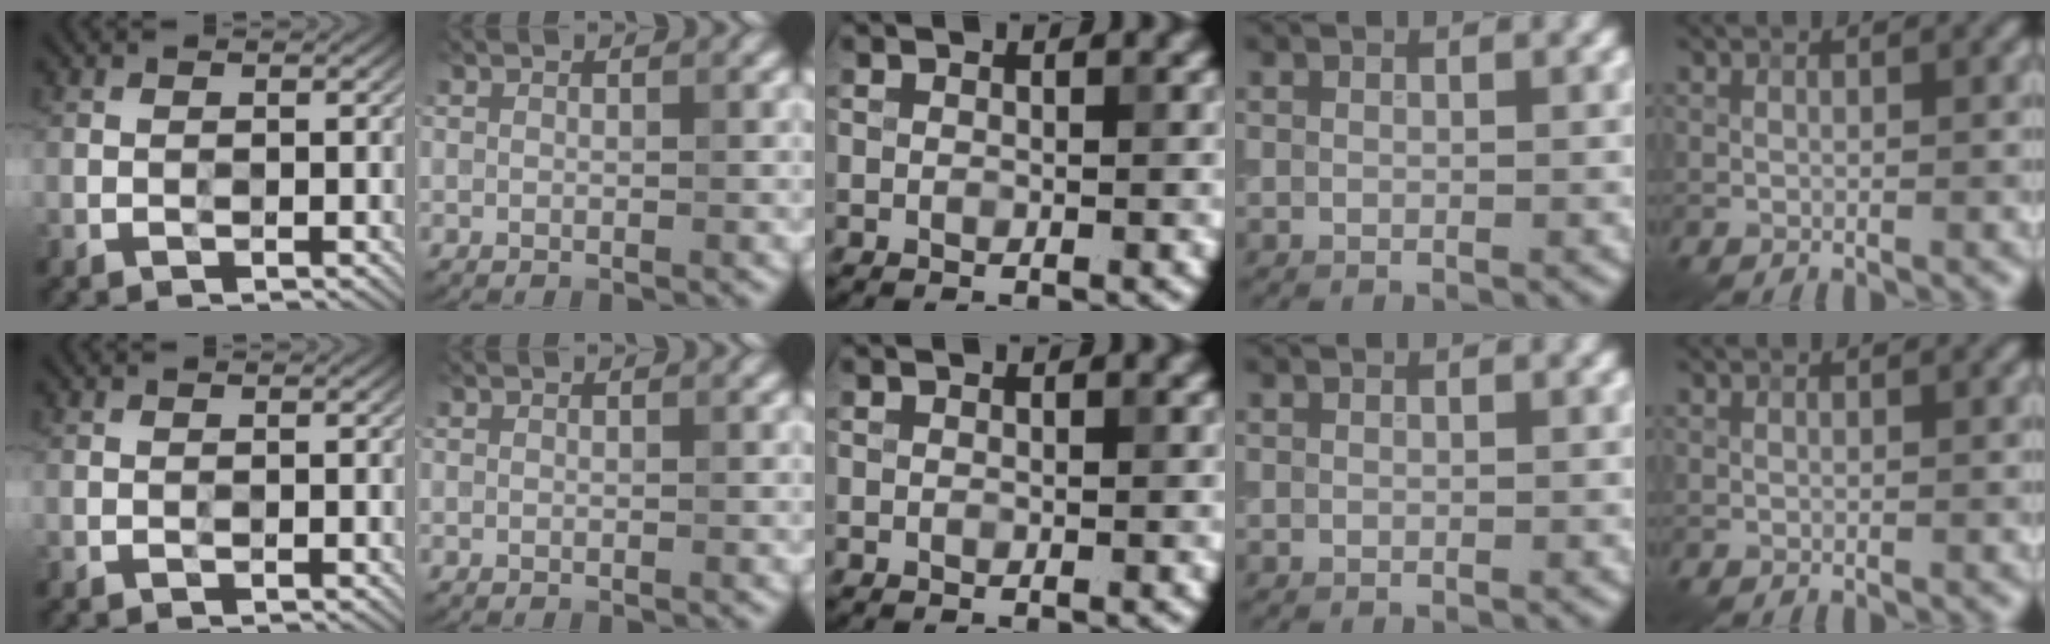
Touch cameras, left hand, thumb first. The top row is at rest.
{}